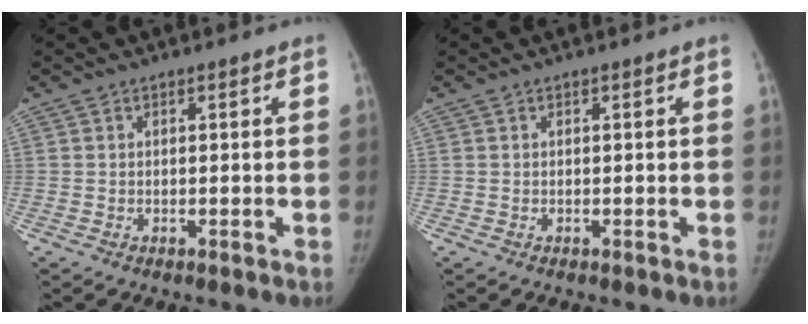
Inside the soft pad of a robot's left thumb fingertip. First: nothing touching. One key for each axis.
{"total": 0.0}